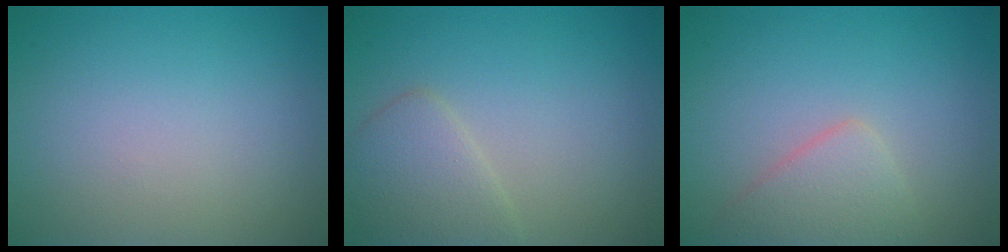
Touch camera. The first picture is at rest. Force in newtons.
{"total": 2.9, "press": 2.9, "slide": 0.1}
{"total": 2.7, "press": 2.7, "slide": 0.0}